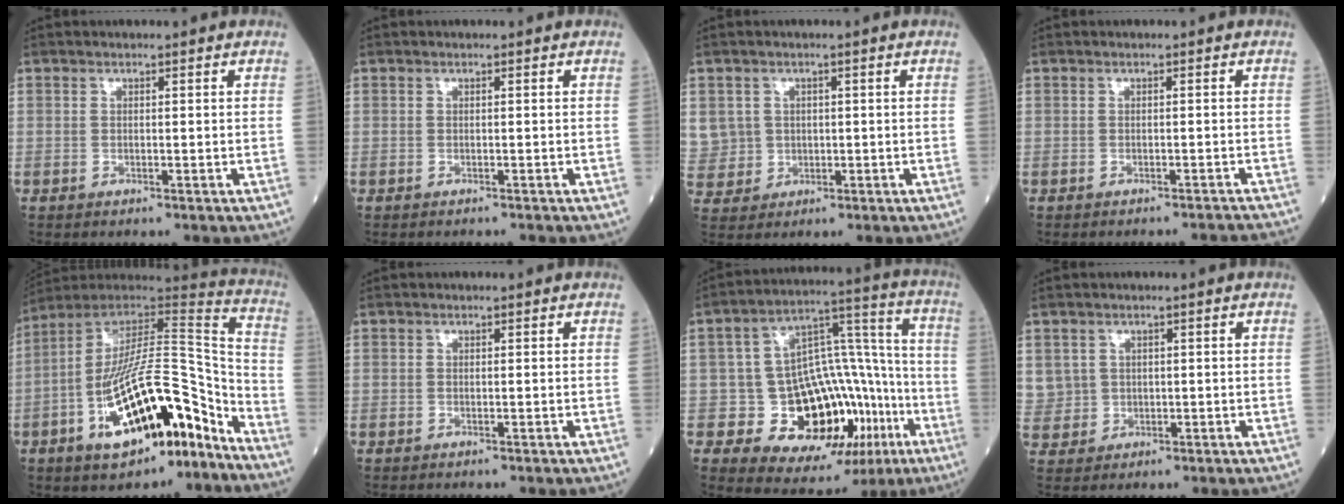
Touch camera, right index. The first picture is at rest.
{"total": 1.4, "force": [-1.4, -0.2, 0.3], "torque": [-0.001, -0.001, -0.017]}
{"total": 6.4, "force": [1.1, 6.3, 0.5], "torque": [-0.020, 0.021, 0.037]}
{"total": 4.9, "force": [-4.8, -0.5, 0.7], "torque": [-0.008, -0.015, -0.048]}
{"total": 21.0, "force": [-10.1, 6.2, 17.3], "torque": [-0.285, 0.018, -0.155]}
{"total": 0.0}
{"total": 17.5, "force": [-6.5, 10.9, 12.0], "torque": [-0.153, 0.057, -0.081]}
{"total": 5.2, "force": [1.4, 5.0, 0.4], "torque": [-0.011, 0.013, 0.041]}